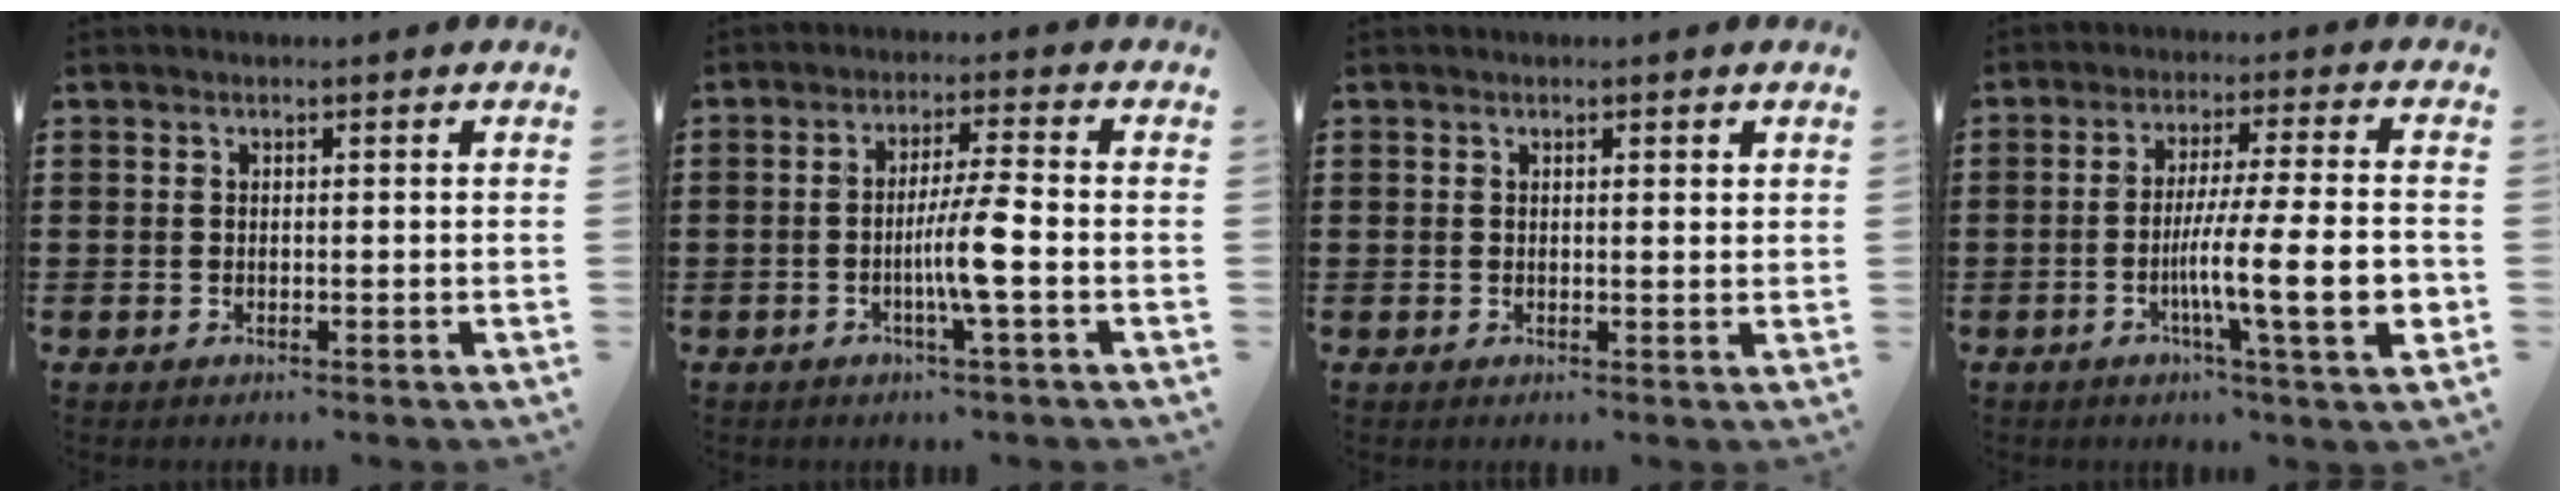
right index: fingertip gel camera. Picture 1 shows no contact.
{"total": 5.9, "force": [-1.6, -0.3, 5.7], "torque": [-0.105, -0.009, -0.034]}
{"total": 0.8, "force": [0.4, 0.3, 0.6], "torque": [-0.013, 0.004, 0.006]}
{"total": 13.3, "force": [-3.1, 1.5, 12.8], "torque": [-0.217, -0.019, -0.061]}